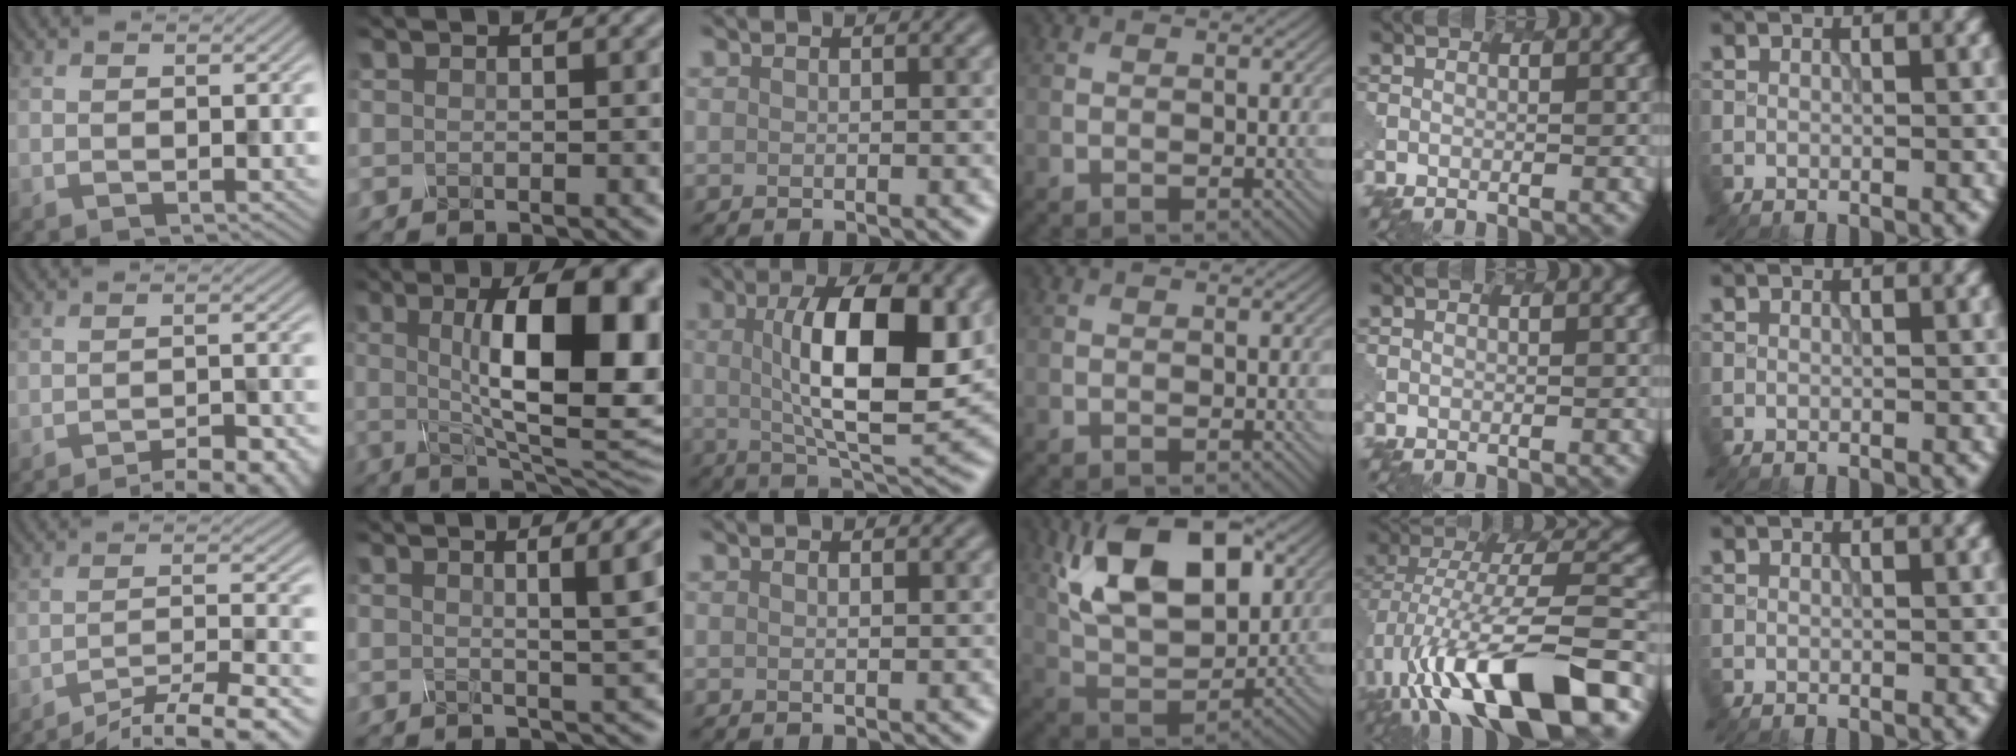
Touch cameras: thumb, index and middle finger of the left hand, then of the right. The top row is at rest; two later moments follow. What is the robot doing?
{"motion": "unscrew", "object": "spray bottle"}